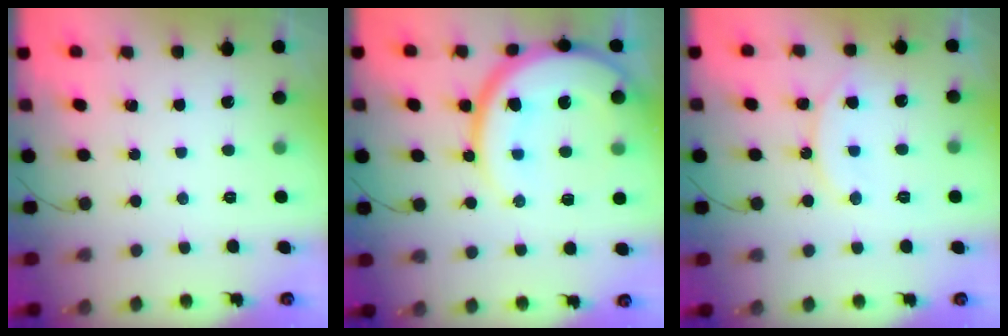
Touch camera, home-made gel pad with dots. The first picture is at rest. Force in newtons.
{"total": 19.5, "press": 19.4, "slide": 2.0}
{"total": 11.2, "press": 11.1, "slide": 1.3}